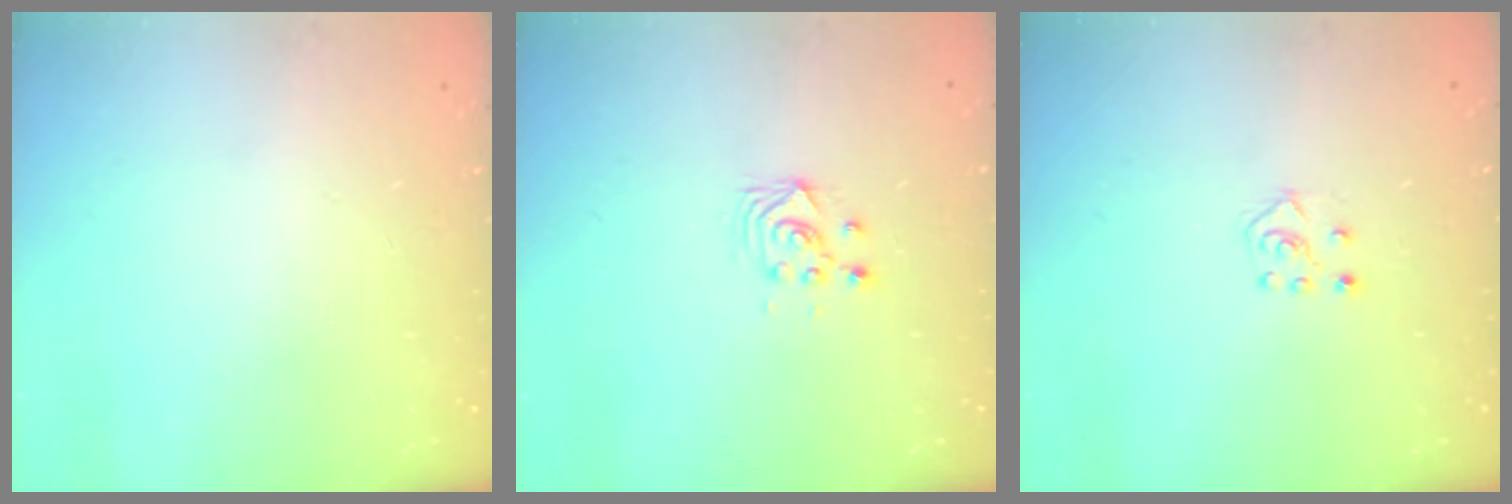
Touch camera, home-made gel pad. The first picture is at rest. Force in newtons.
{"total": 4.2, "press": 4.2, "slide": 0.4}
{"total": 4.1, "press": 4.0, "slide": 0.6}